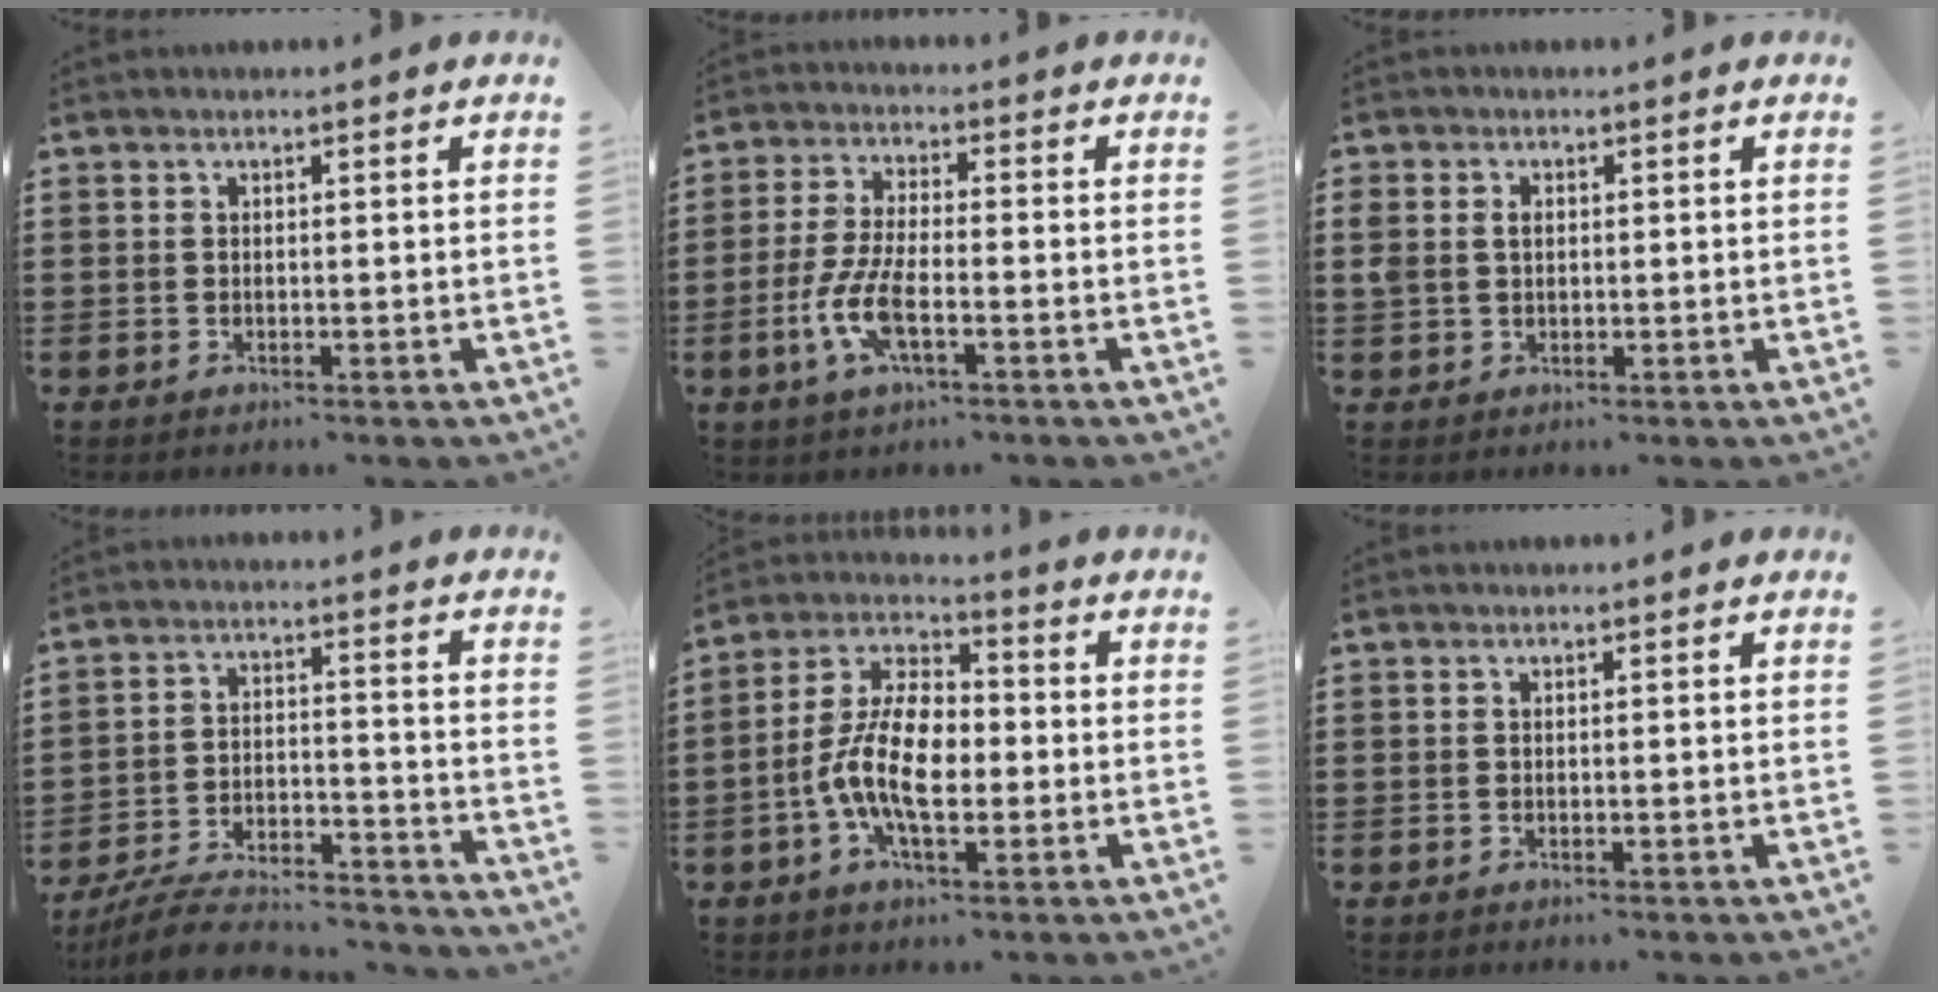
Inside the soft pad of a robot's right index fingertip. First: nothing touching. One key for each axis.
{"total": 7.2, "fx": -2.8, "fy": 2.1, "fz": 6.2, "tx": -0.152, "ty": -0.018, "tz": -0.058}
{"total": 2.1, "fx": 0.4, "fy": 1.7, "fz": 1.3, "tx": -0.030, "ty": 0.010, "tz": 0.006}
{"total": 7.6, "fx": -7.0, "fy": 1.3, "fz": 2.7, "tx": -0.054, "ty": 0.008, "tz": -0.137}
{"total": 10.8, "fx": -2.4, "fy": 5.2, "fz": 9.1, "tx": -0.211, "ty": -0.006, "tz": -0.051}
{"total": 0.0}